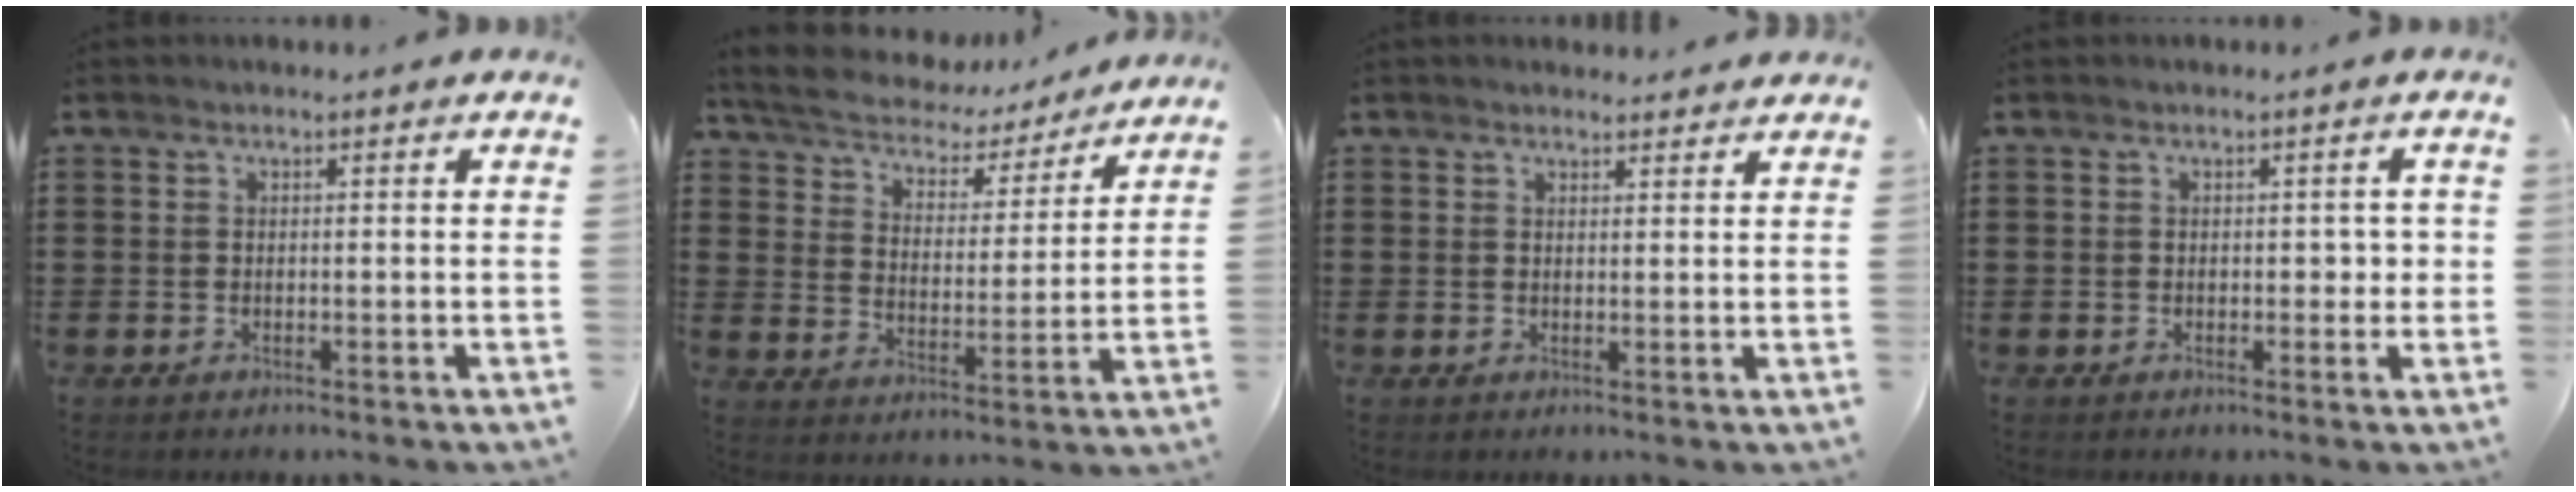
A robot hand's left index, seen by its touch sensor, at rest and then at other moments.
{"total": 5.5, "force": [5.3, 1.0, 0.9], "torque": [-0.048, -0.037, 0.087]}
{"total": 1.6, "force": [1.5, 0.3, -0.1], "torque": [-0.002, 0.003, 0.031]}
{"total": 2.1, "force": [0.2, 1.2, 1.7], "torque": [-0.018, -0.001, -0.002]}